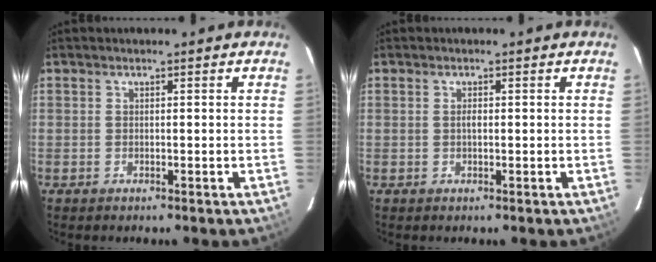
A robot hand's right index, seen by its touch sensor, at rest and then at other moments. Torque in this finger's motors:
{"motor_torque": [0.18, 0.14, 0.22, 0.03]}